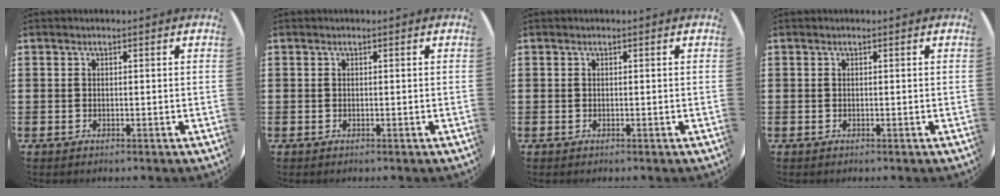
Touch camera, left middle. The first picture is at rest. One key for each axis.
{"total": 0.0}
{"total": 0.0}
{"total": 0.0}